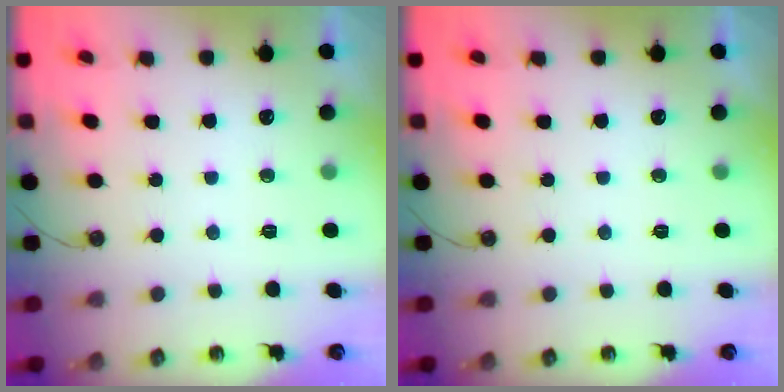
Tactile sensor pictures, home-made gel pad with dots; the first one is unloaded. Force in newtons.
{"total": 0.0}